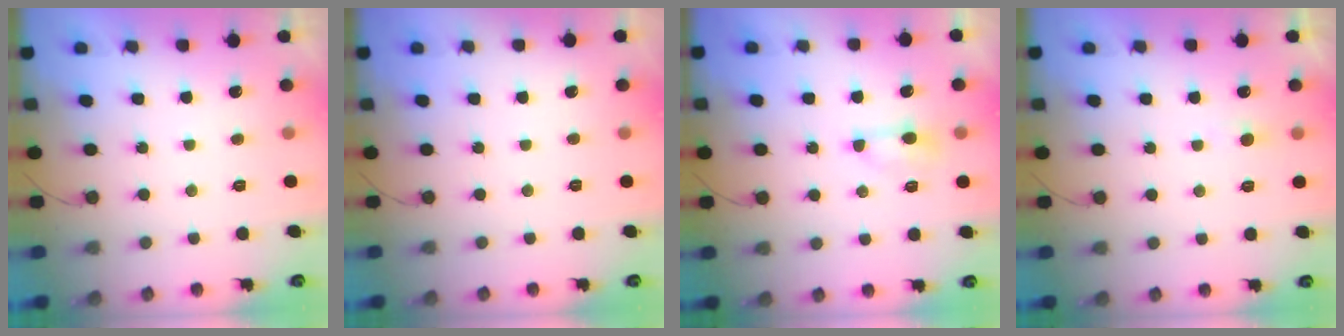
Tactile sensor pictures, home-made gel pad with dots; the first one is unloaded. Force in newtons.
{"total": 0.0}
{"total": 4.5, "press": 4.5, "slide": 0.8}
{"total": 2.7, "press": 2.7, "slide": 0.3}